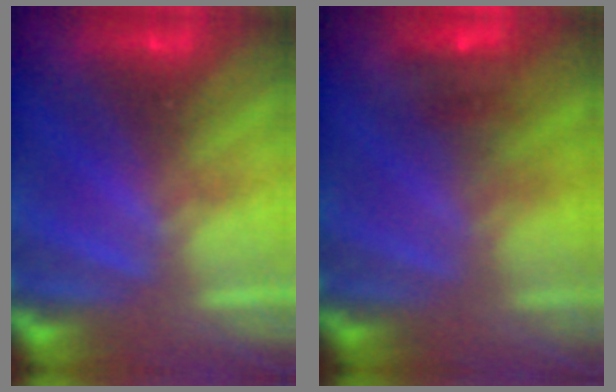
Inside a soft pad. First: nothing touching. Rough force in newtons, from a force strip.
{"total": 3.9}